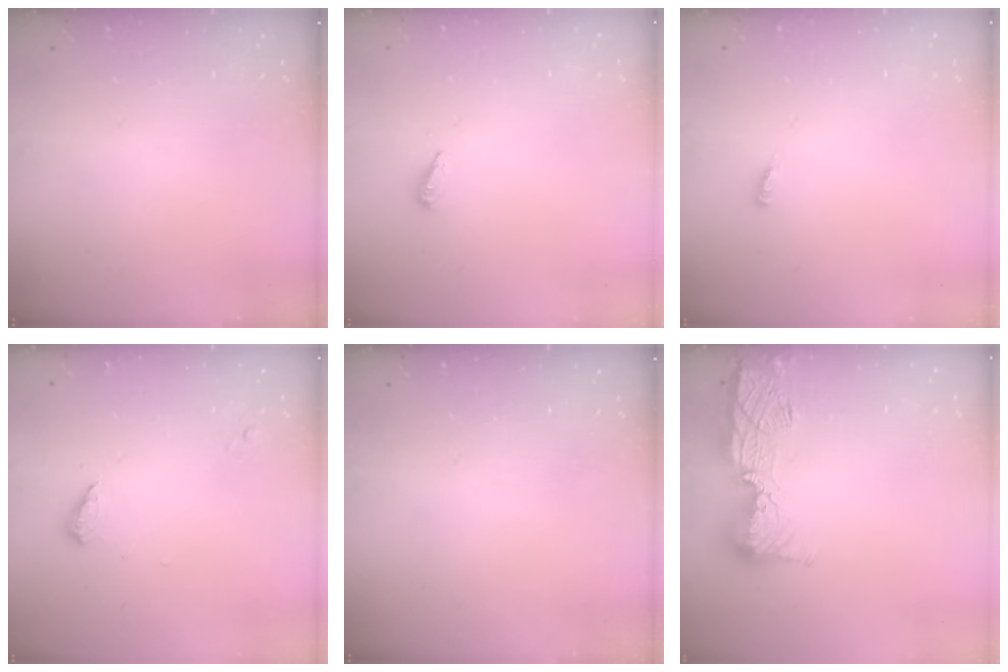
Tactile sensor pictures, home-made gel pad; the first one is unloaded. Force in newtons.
{"total": 3.5, "press": 3.5, "slide": 0.3}
{"total": 2.6, "press": 2.6, "slide": 0.3}
{"total": 6.4, "press": 6.4, "slide": 0.7}
{"total": 0.0}
{"total": 16.3, "press": 16.3, "slide": 1.3}